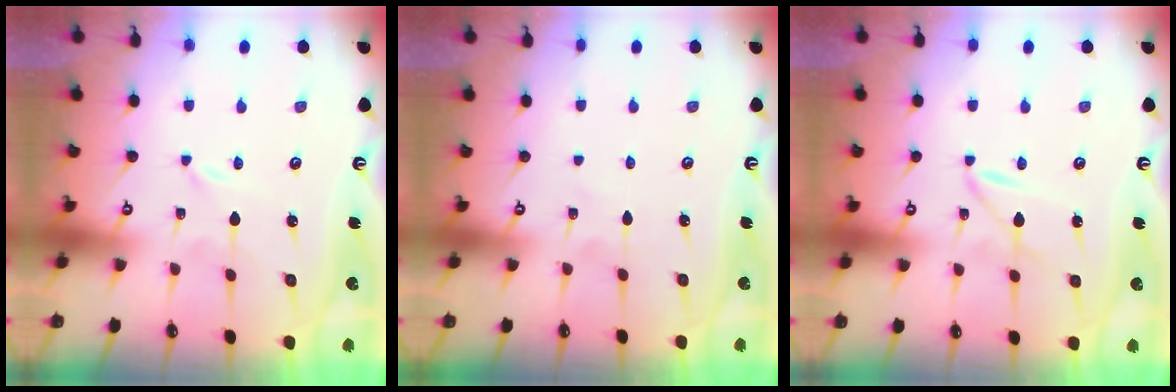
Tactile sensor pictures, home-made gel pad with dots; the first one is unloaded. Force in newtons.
{"total": 1.9, "press": 1.9, "slide": 0.2}
{"total": 2.2, "press": 2.1, "slide": 0.3}